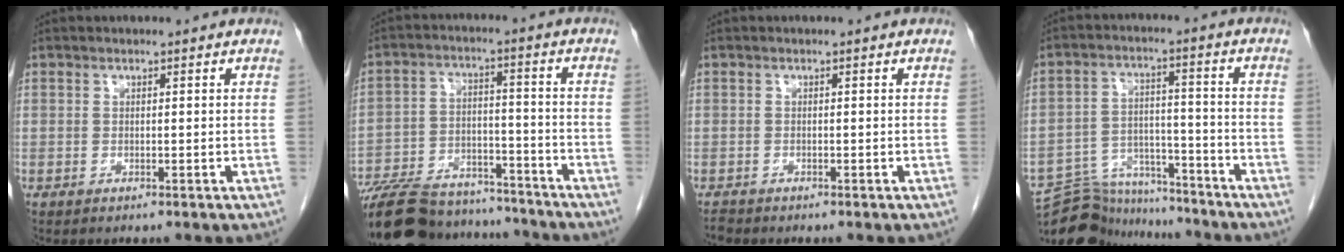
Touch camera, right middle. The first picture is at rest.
{"total": 21.2, "force": [-18.9, 5.8, 7.5], "torque": [-0.174, -0.009, -0.290]}
{"total": 0.9, "force": [-0.8, 0.1, 0.0], "torque": [-0.007, -0.004, -0.017]}
{"total": 12.2, "force": [-11.9, 2.4, 0.9], "torque": [-0.014, 0.029, -0.194]}